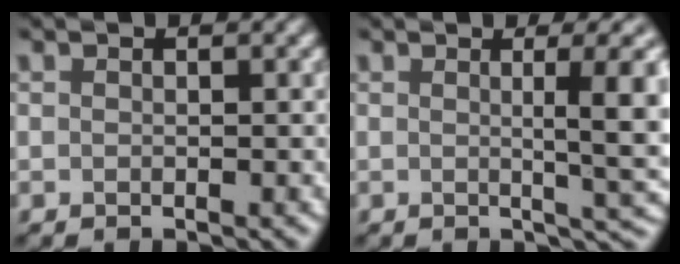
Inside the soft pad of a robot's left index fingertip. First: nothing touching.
{"total": 6.5, "force": [0.5, 1.5, 6.3], "torque": [-0.074, 0.001, 0.008]}